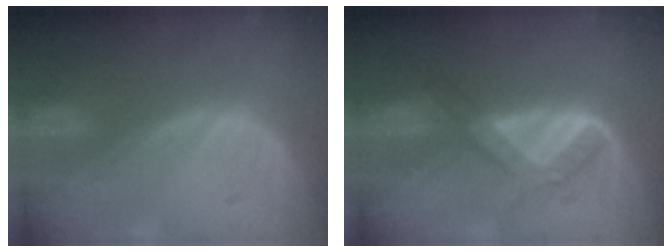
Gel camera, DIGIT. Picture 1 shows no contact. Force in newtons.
{"total": 5.3, "press": 5.1, "slide": 1.6}